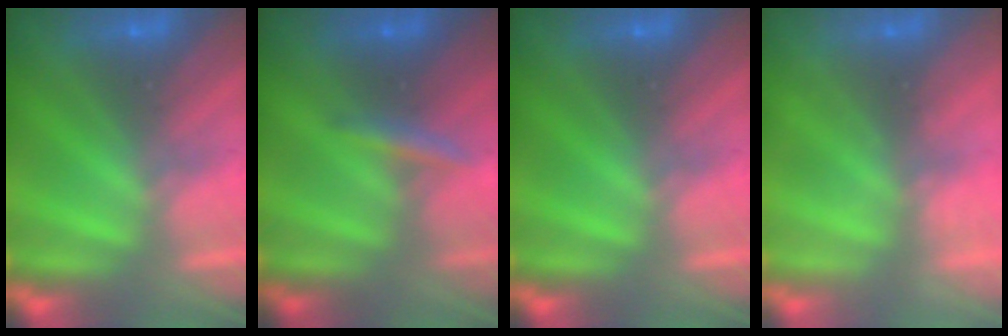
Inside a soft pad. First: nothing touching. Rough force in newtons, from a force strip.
{"total": 2.6}
{"total": 0.0}
{"total": 2.0}